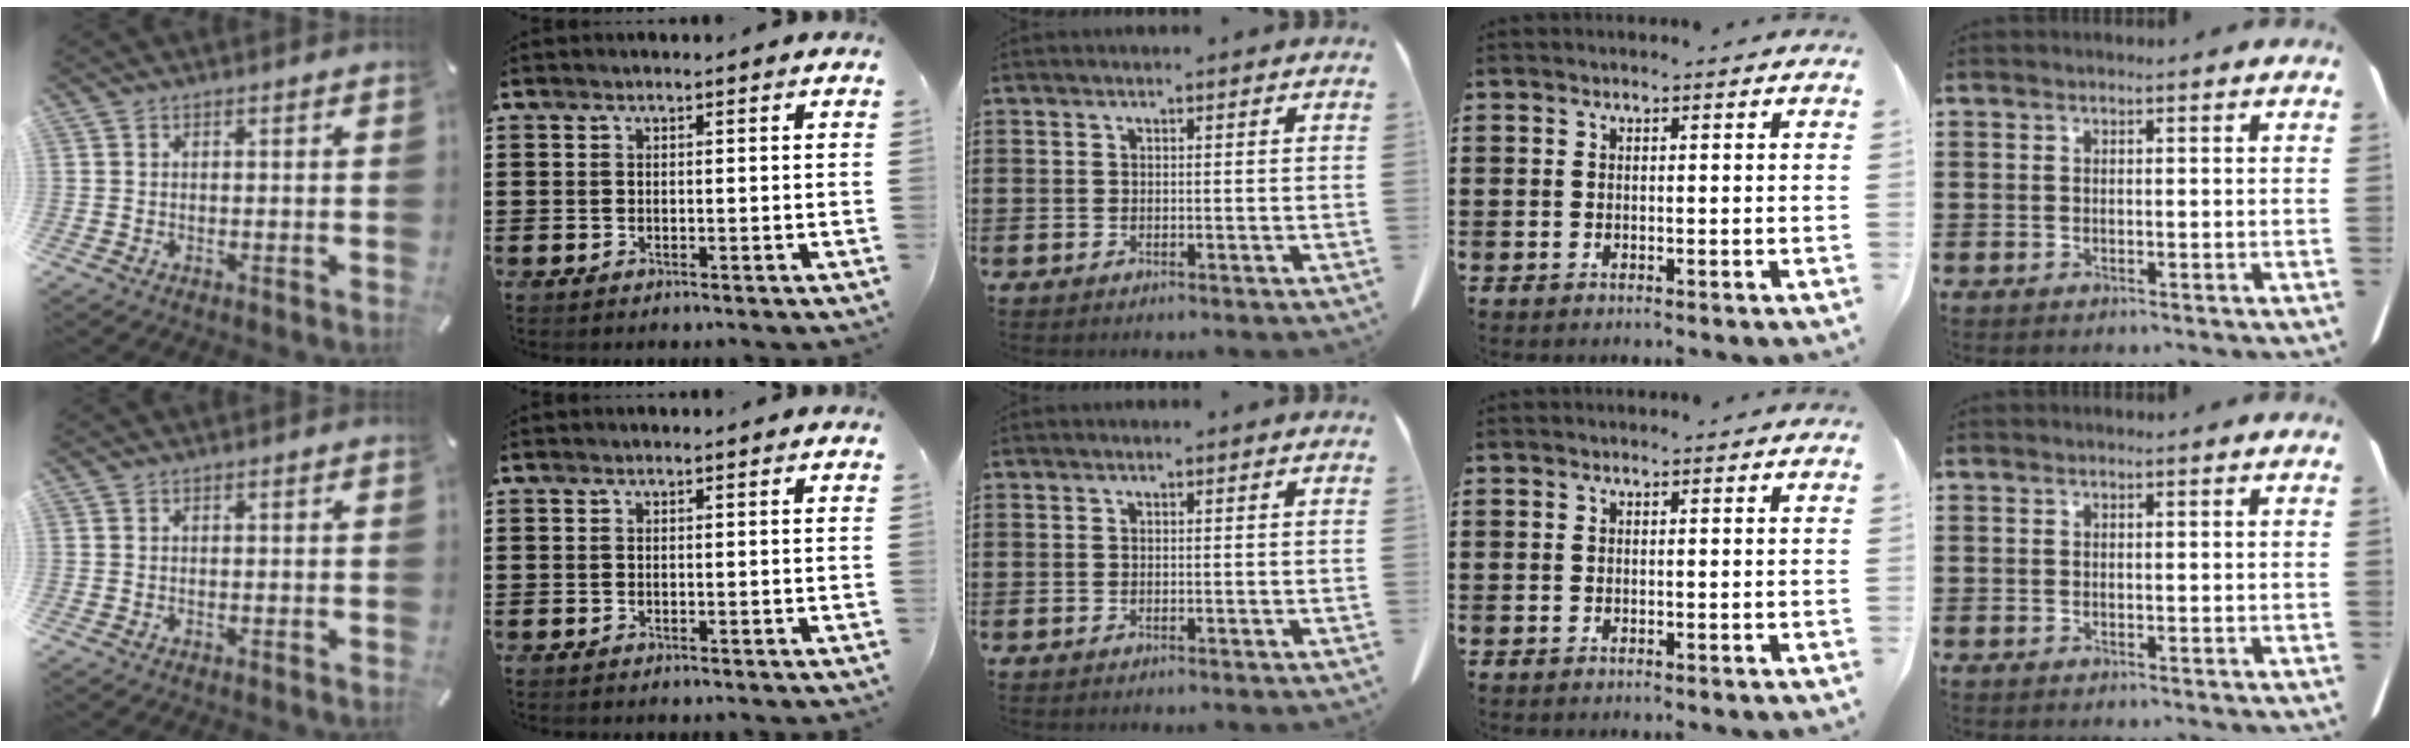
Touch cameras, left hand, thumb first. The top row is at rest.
{}